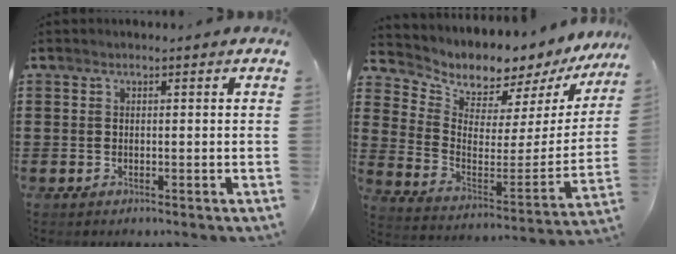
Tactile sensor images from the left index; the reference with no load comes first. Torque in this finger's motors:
{"motor_torque": [1.02, 0.02, 0.22, 0.05]}